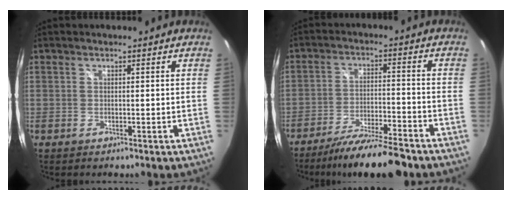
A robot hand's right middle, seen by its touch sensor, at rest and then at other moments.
{"total": 12.9, "force": [-11.0, 1.5, 6.6], "torque": [-0.133, -0.017, -0.178]}